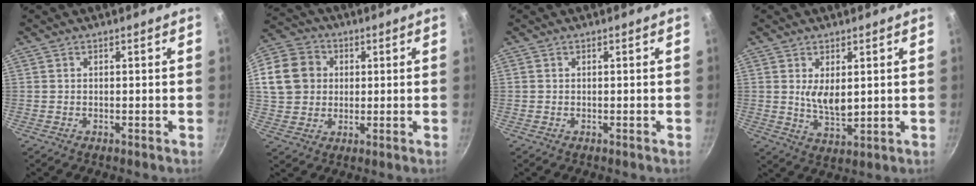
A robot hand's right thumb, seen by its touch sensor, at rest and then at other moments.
{"total": 16.6, "force": [3.2, 14.2, 8.0], "torque": [-0.158, 0.027, 0.052]}
{"total": 0.0}
{"total": 5.8, "force": [1.3, 2.9, 4.8], "torque": [-0.074, -0.020, 0.032]}